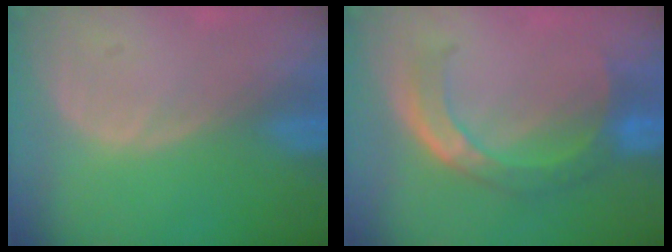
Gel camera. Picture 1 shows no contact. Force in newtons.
{"total": 8.0, "press": 6.8, "slide": 4.1}